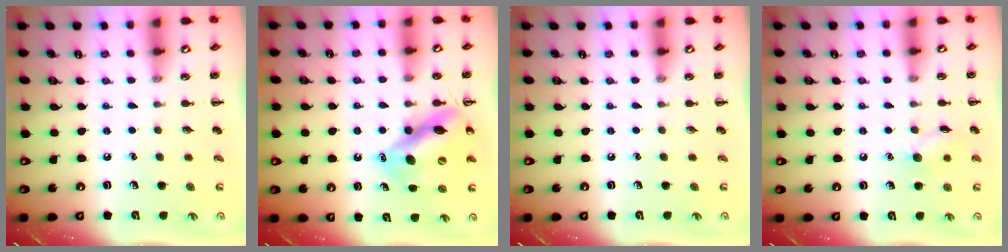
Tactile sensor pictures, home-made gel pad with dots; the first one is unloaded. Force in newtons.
{"total": 13.4, "press": 12.9, "slide": 3.8}
{"total": 0.0}
{"total": 7.4, "press": 7.3, "slide": 0.8}